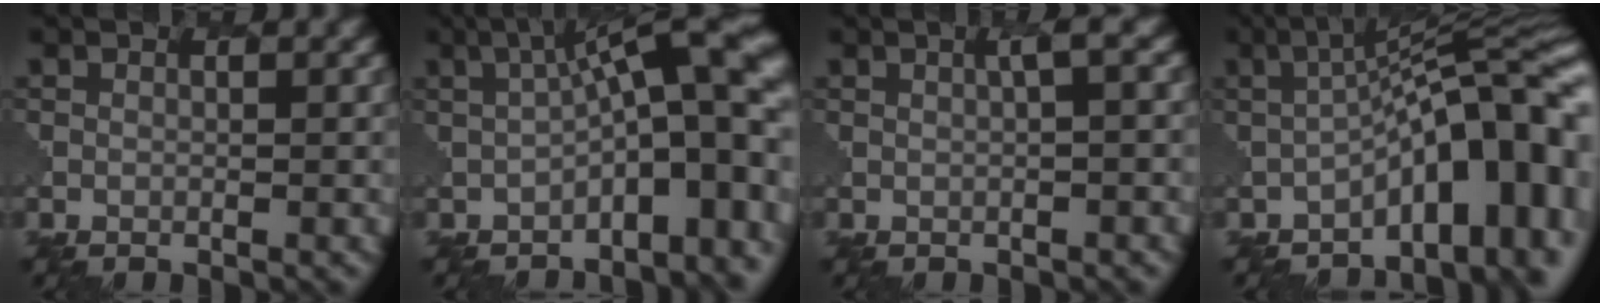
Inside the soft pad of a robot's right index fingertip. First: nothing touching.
{"total": 11.9, "force": [-1.1, 3.6, 11.3], "torque": [-0.141, 0.018, -0.019]}
{"total": 2.3, "force": [0.5, 0.6, 2.2], "torque": [-0.021, 0.008, 0.006]}
{"total": 12.5, "force": [-4.2, 4.6, 10.8], "torque": [-0.122, 0.021, -0.066]}